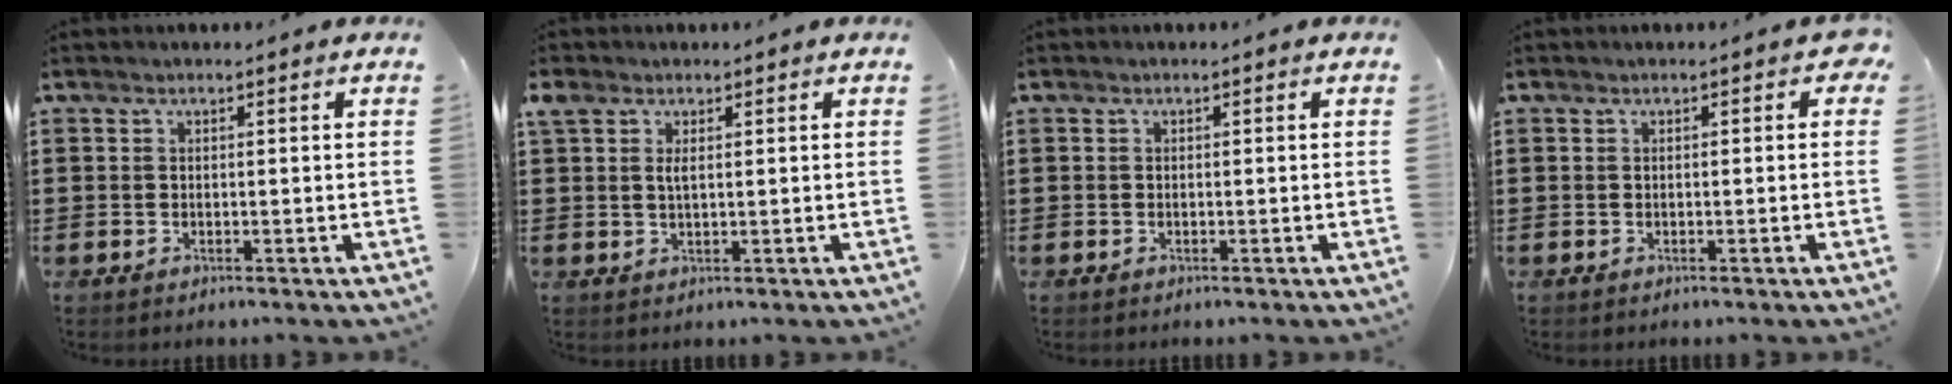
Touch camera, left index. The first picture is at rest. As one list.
[{"total": 1.9, "force": [0.8, 0.8, 1.5], "torque": [-0.031, 0.004, 0.014]}, {"total": 0.0}, {"total": 0.6, "force": [-0.1, 0.4, 0.4], "torque": [-0.001, 0.000, -0.004]}]